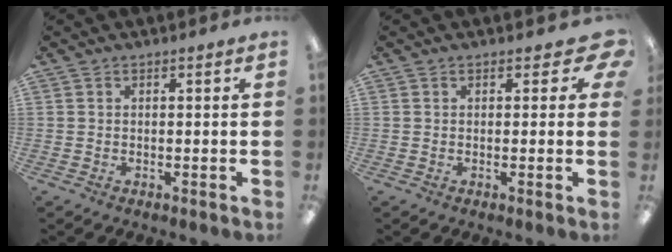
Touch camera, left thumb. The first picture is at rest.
{"total": 3.9, "force": [1.5, 2.5, 2.7], "torque": [-0.028, -0.001, 0.024]}